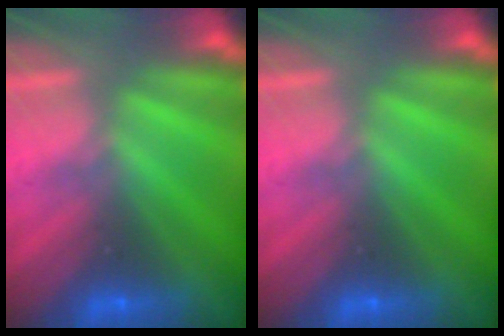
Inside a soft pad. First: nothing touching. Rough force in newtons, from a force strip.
{"total": 0.0}